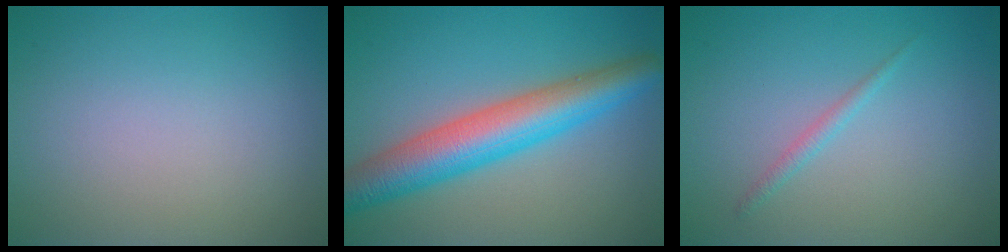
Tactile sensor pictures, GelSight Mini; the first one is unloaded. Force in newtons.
{"total": 7.5, "press": 7.5, "slide": 0.1}
{"total": 1.0, "press": 1.0, "slide": 0.1}